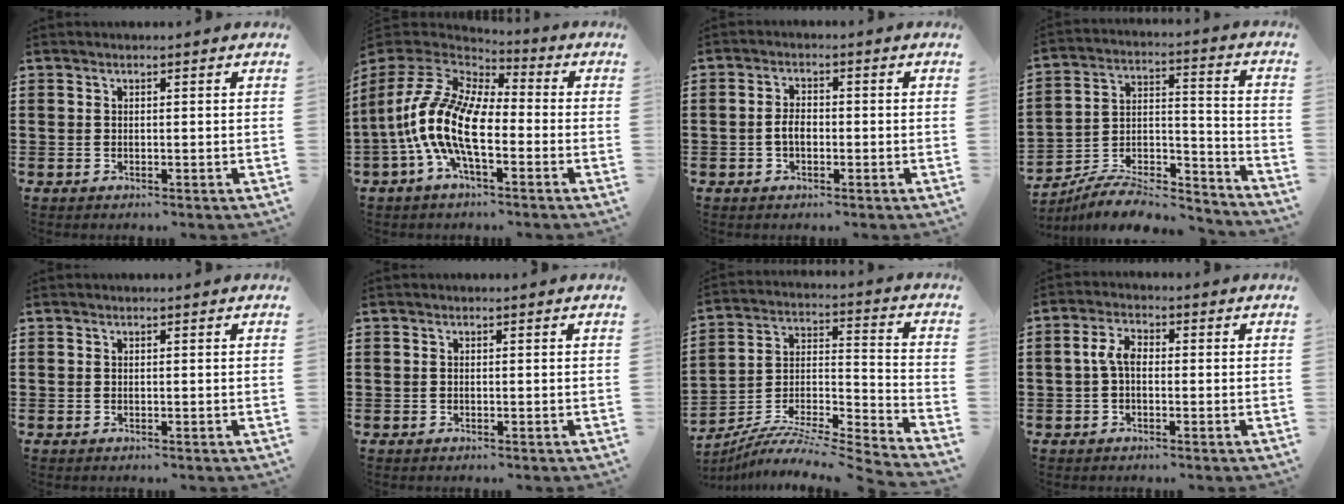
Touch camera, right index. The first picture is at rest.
{"total": 13.8, "force": [-3.9, 6.0, 11.8], "torque": [-0.290, -0.011, -0.087]}
{"total": 2.6, "force": [-0.6, 1.4, 2.1], "torque": [-0.048, 0.001, -0.014]}
{"total": 7.6, "force": [-7.0, 2.0, 2.1], "torque": [-0.028, 0.019, -0.134]}
{"total": 0.0}
{"total": 0.0}
{"total": 7.7, "force": [-7.3, 0.1, 2.7], "torque": [-0.046, -0.001, -0.150]}
{"total": 3.7, "force": [-0.2, 1.8, 3.2], "torque": [-0.078, -0.001, -0.009]}